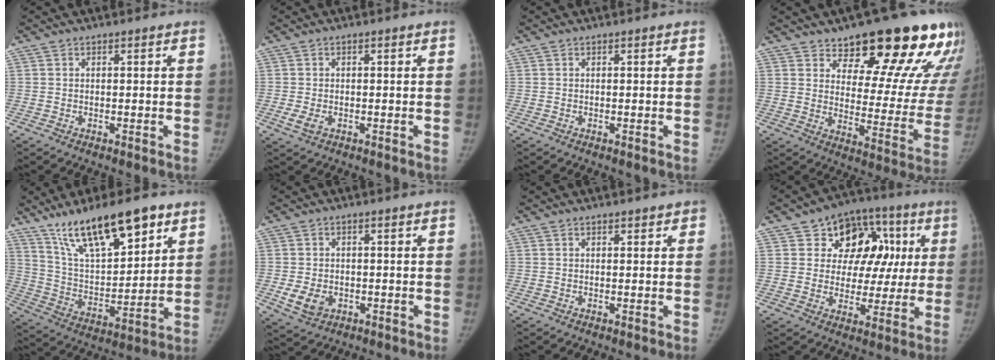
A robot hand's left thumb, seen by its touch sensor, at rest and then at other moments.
{"total": 2.5, "force": [-0.9, 1.6, 1.7], "torque": [-0.036, -0.003, -0.015]}
{"total": 0.0}
{"total": 22.2, "force": [15.8, 8.1, 13.4], "torque": [-0.131, -0.097, 0.208]}
{"total": 19.6, "force": [12.5, 6.8, 13.4], "torque": [-0.195, -0.050, 0.231]}
{"total": 5.3, "force": [-1.5, 4.1, 3.0], "torque": [-0.050, -0.001, -0.017]}
{"total": 1.3, "force": [0.8, 0.7, 0.7], "torque": [0.002, -0.002, 0.007]}
{"total": 16.4, "force": [4.8, 12.4, 9.6], "torque": [-0.066, 0.024, 0.071]}